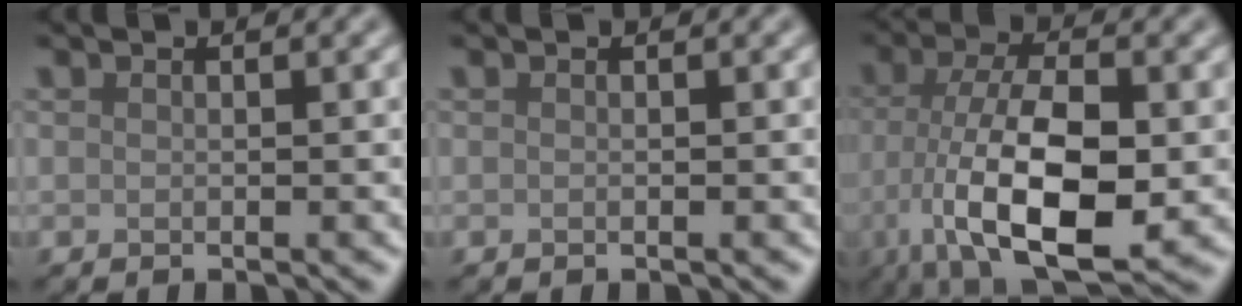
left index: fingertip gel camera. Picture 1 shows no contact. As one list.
[{"total": 0.0}, {"total": 12.5, "force": [-3.1, 5.3, 10.9], "torque": [-0.201, -0.009, -0.055]}]